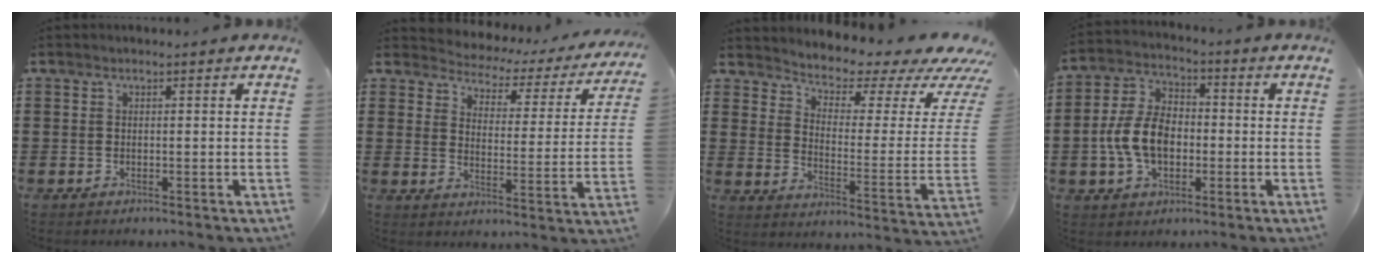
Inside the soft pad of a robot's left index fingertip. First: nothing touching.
{"total": 2.3, "force": [2.1, 0.9, 0.4], "torque": [-0.026, -0.022, 0.025]}
{"total": 3.1, "force": [2.7, 0.8, 1.3], "torque": [-0.038, -0.037, 0.036]}
{"total": 9.0, "force": [-1.7, 5.7, 6.7], "torque": [-0.161, 0.006, -0.039]}